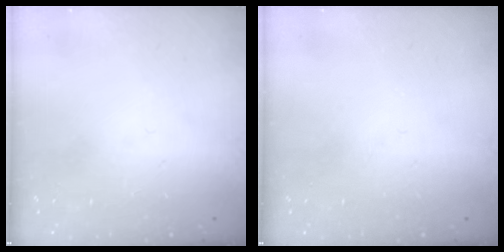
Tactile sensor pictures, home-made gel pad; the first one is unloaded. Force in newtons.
{"total": 0.0}